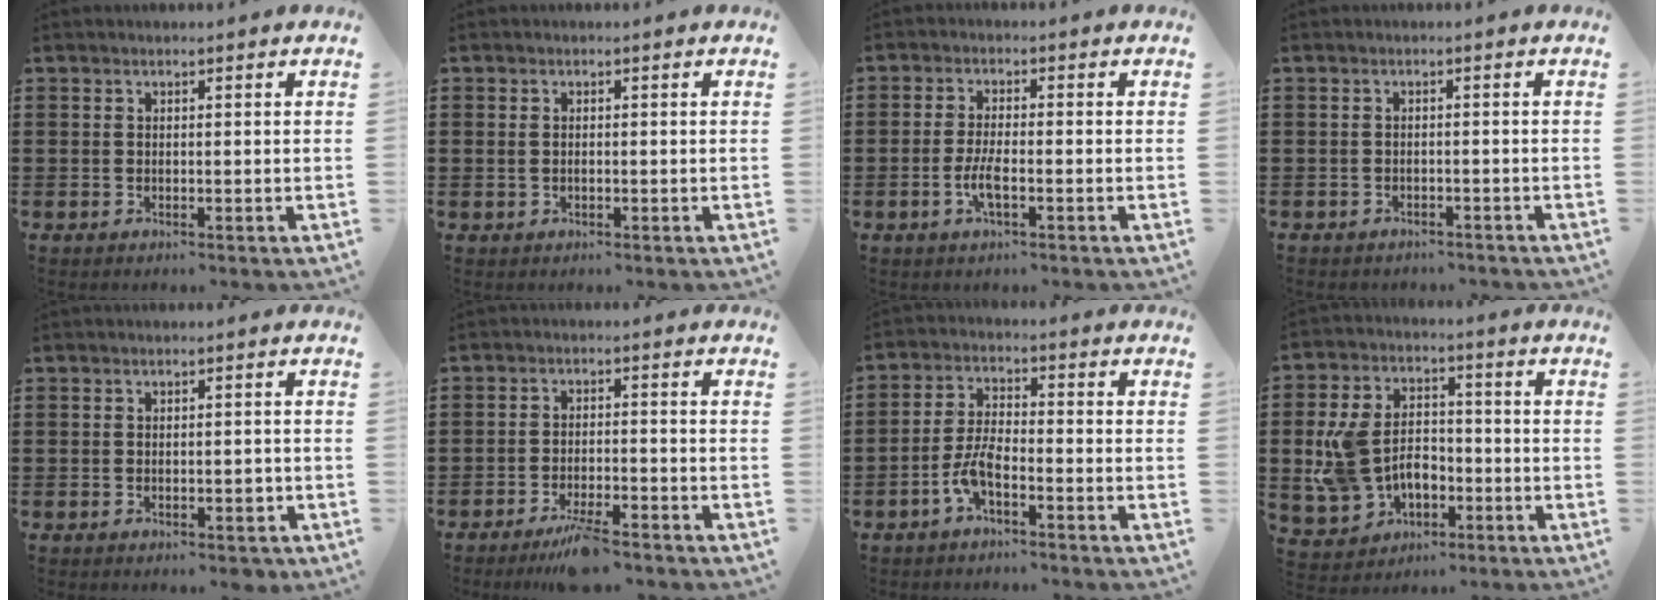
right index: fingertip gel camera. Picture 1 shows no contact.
{"total": 0.9, "force": [-0.1, 0.4, 0.8], "torque": [-0.018, 0.002, -0.002]}
{"total": 3.6, "force": [-1.3, 0.8, 3.2], "torque": [-0.076, -0.007, -0.030]}
{"total": 1.2, "force": [-1.1, 0.3, -0.1], "torque": [-0.004, 0.001, -0.026]}
{"total": 1.8, "force": [-0.6, 0.8, 1.6], "torque": [-0.028, 0.005, -0.011]}
{"total": 4.8, "force": [-3.9, 0.8, 2.8], "torque": [-0.050, 0.000, -0.071]}
{"total": 5.0, "force": [-2.9, 1.4, 3.9], "torque": [-0.100, -0.005, -0.061]}
{"total": 9.0, "force": [-0.9, 6.9, 5.7], "torque": [-0.154, 0.016, -0.019]}